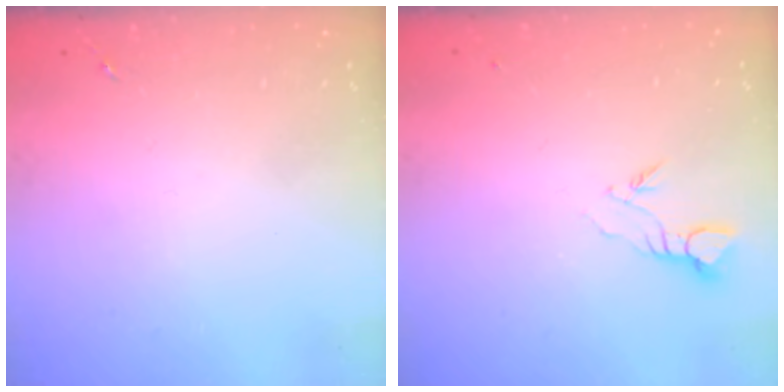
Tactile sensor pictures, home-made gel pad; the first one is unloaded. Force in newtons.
{"total": 3.7, "press": 3.6, "slide": 0.3}